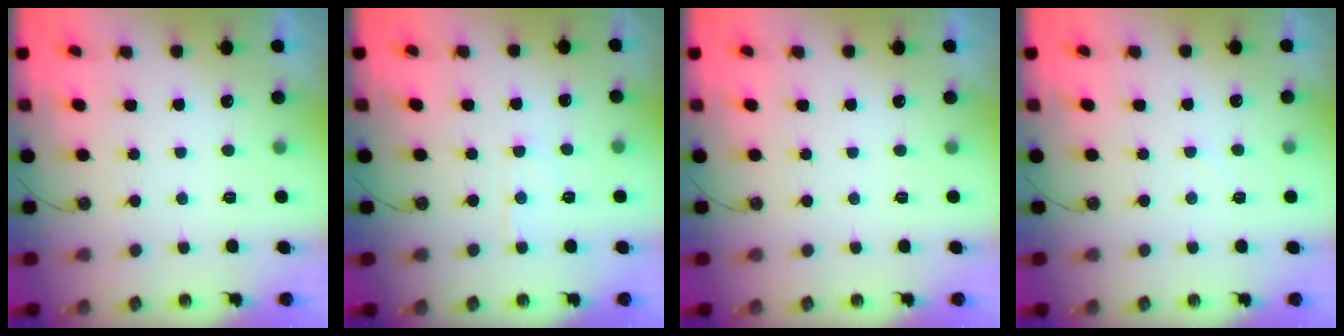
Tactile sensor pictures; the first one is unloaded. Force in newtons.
{"total": 5.2, "press": 5.1, "slide": 0.7}
{"total": 0.0}
{"total": 2.2, "press": 2.2, "slide": 0.3}